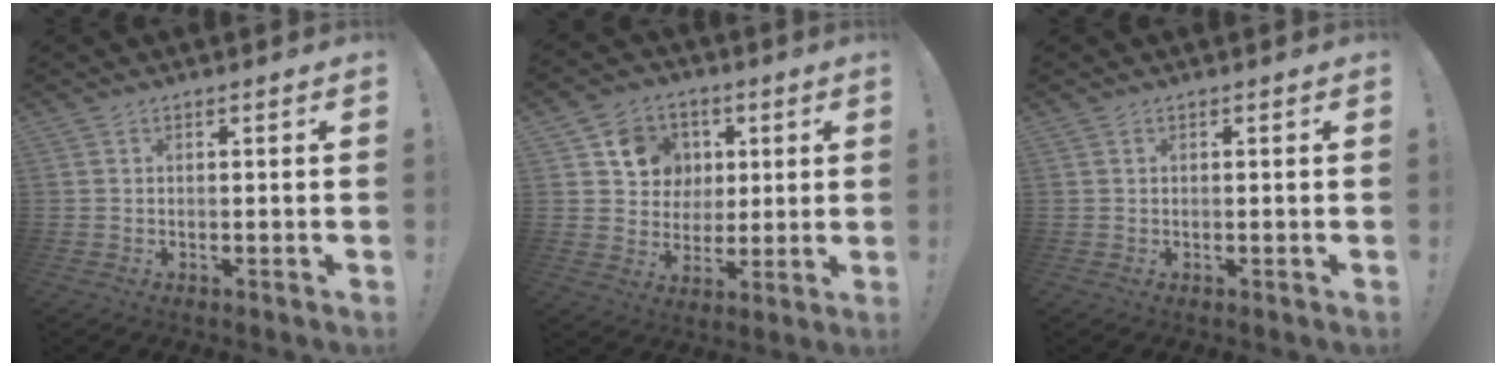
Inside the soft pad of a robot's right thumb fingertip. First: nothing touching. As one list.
[{"total": 11.0, "force": [3.4, 10.0, 2.9], "torque": [-0.037, -0.012, 0.071]}, {"total": 0.0}]